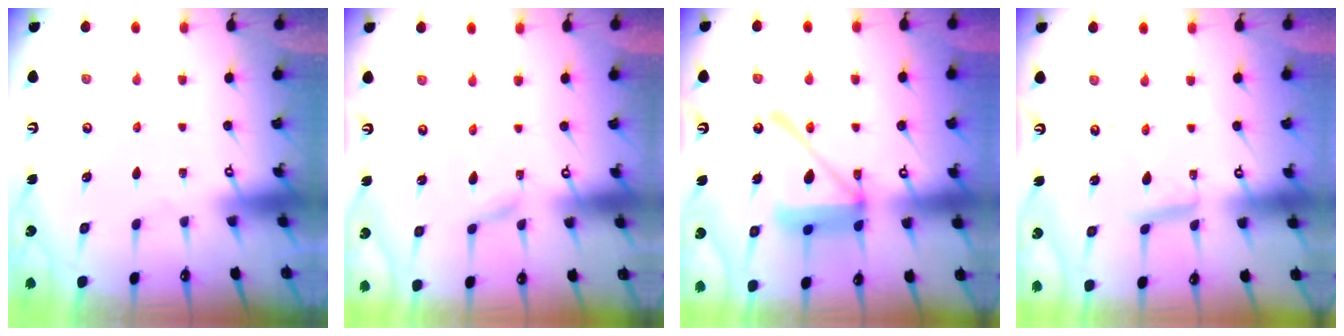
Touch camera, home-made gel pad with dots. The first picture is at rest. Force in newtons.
{"total": 2.0, "press": 2.0, "slide": 0.2}
{"total": 16.8, "press": 16.7, "slide": 2.0}
{"total": 8.5, "press": 8.4, "slide": 0.6}